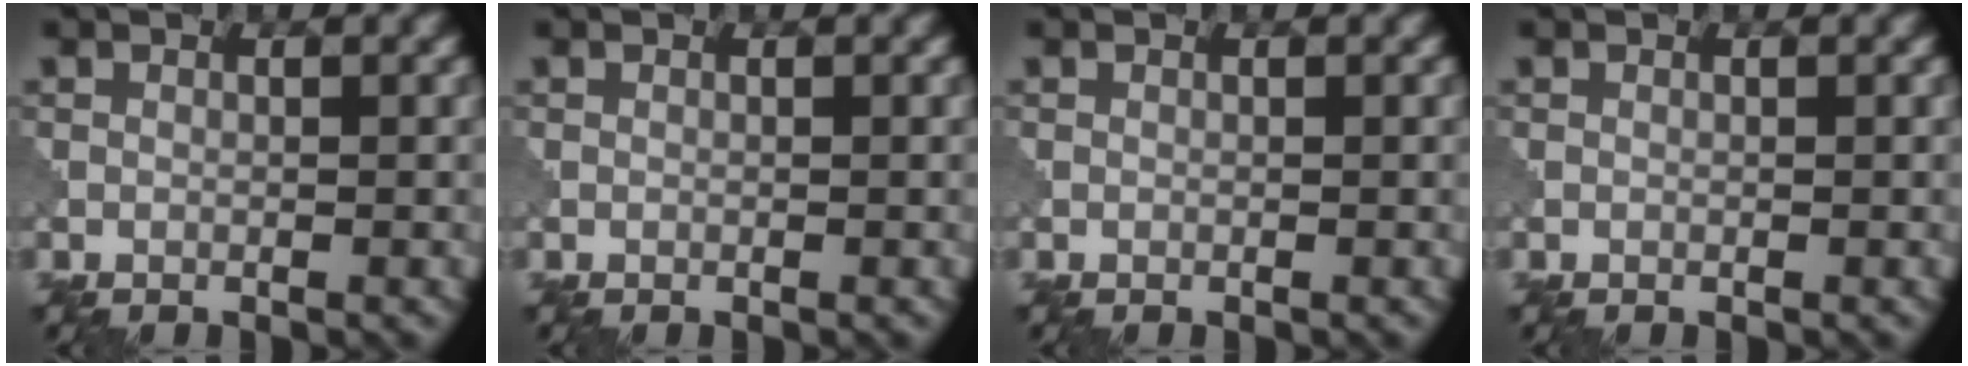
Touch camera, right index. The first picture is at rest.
{"total": 0.0}
{"total": 0.0}
{"total": 0.0}